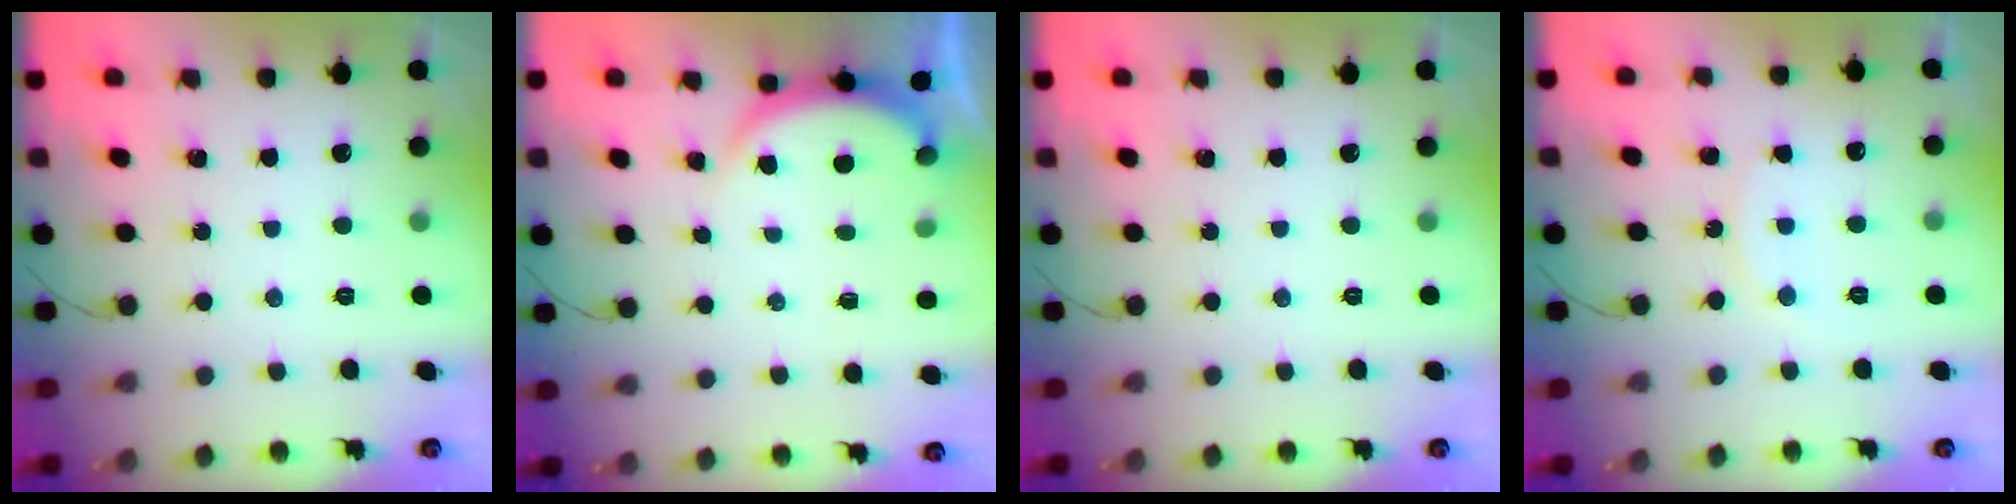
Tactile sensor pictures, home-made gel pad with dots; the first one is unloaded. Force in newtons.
{"total": 2.8, "press": 2.8, "slide": 0.6}
{"total": 0.0}
{"total": 6.1, "press": 6.0, "slide": 0.4}